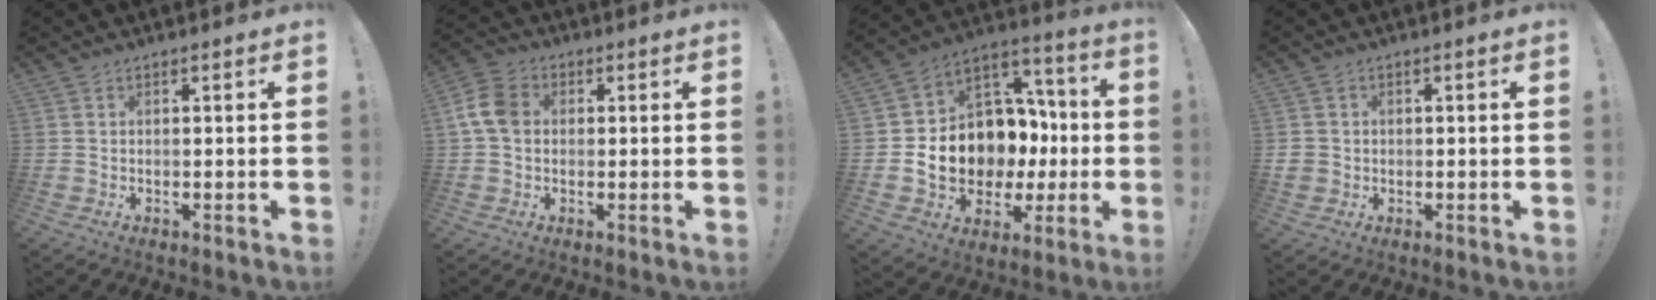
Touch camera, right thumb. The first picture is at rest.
{"total": 9.0, "force": [0.9, 6.8, 5.8], "torque": [-0.114, 0.014, 0.021]}
{"total": 14.4, "force": [-2.2, 12.1, 7.6], "torque": [-0.102, 0.005, -0.012]}
{"total": 2.8, "force": [0.4, 2.7, 0.8], "torque": [-0.009, 0.001, 0.010]}